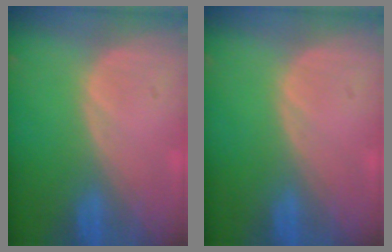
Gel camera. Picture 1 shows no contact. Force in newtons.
{"total": 0.0}